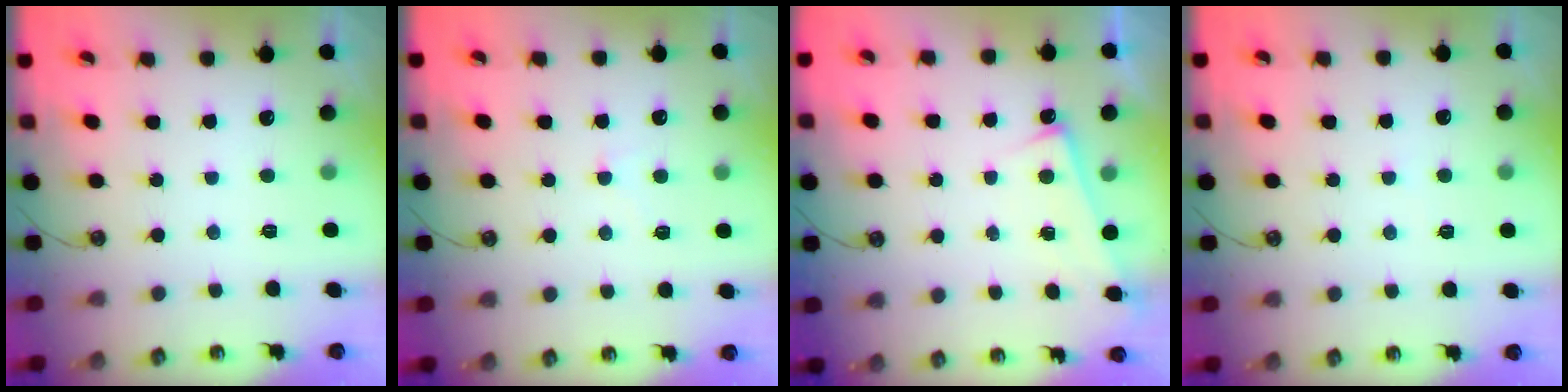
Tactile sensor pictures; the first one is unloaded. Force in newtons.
{"total": 1.4, "press": 1.3, "slide": 0.5}
{"total": 2.5, "press": 2.5, "slide": 0.4}
{"total": 3.6, "press": 3.6, "slide": 0.1}